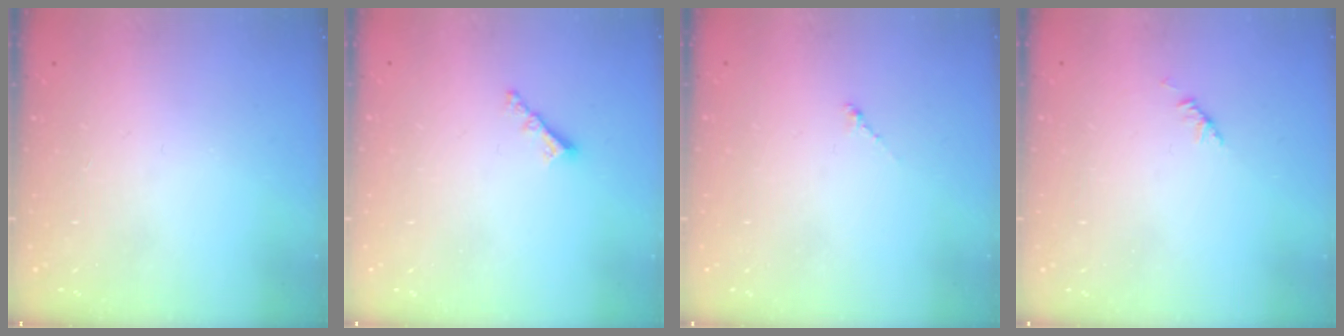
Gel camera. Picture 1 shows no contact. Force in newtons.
{"total": 3.6, "press": 3.6, "slide": 0.4}
{"total": 0.8, "press": 0.6, "slide": 0.4}
{"total": 1.9, "press": 1.8, "slide": 0.6}